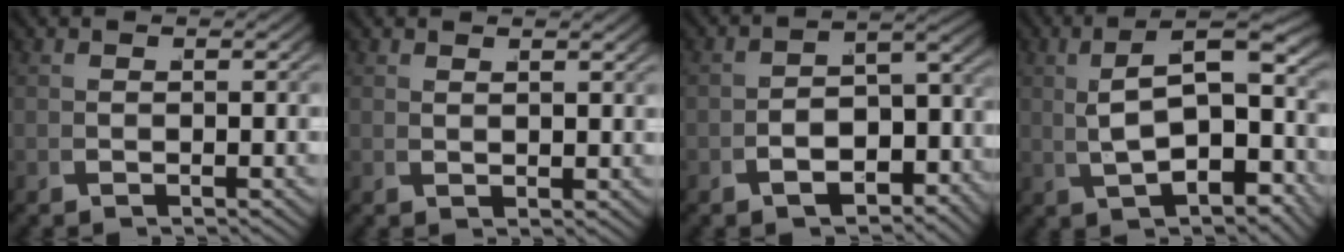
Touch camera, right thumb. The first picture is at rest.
{"total": 1.1, "force": [1.1, -0.1, 0.2], "torque": [0.001, 0.002, 0.023]}
{"total": 5.2, "force": [-3.0, 2.7, 3.2], "torque": [-0.049, -0.011, -0.038]}
{"total": 8.9, "force": [0.4, 4.6, 7.6], "torque": [-0.120, 0.001, 0.014]}